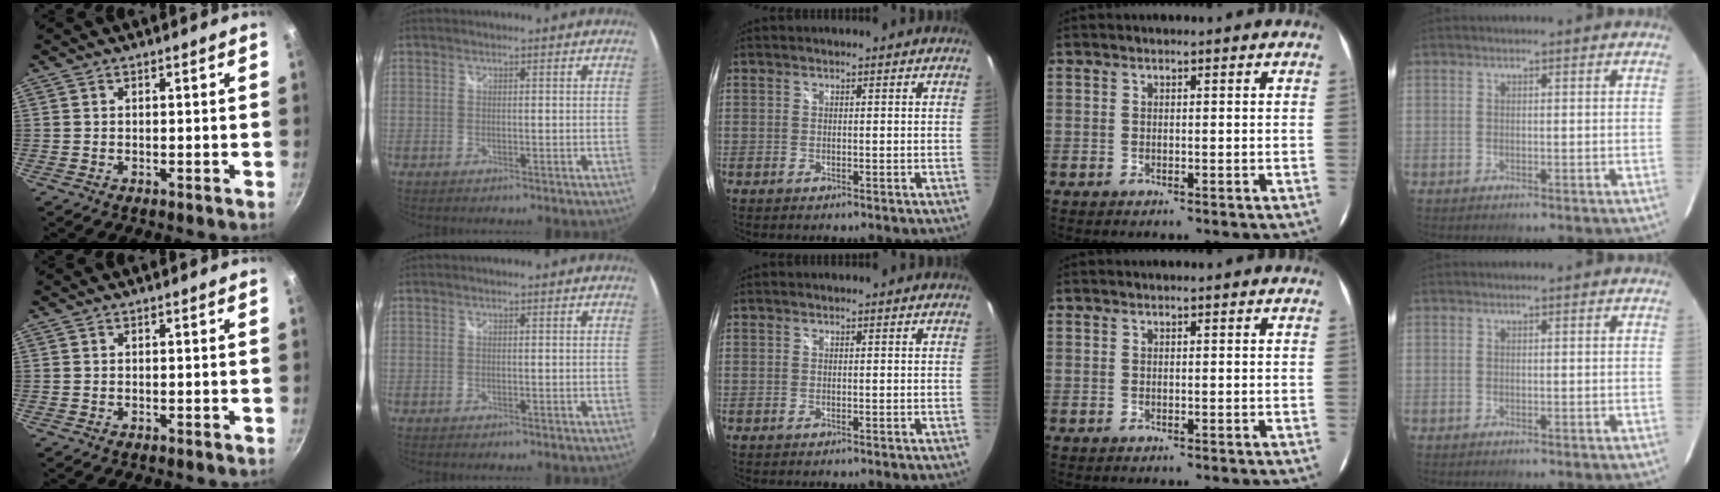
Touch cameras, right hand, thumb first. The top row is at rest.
{}